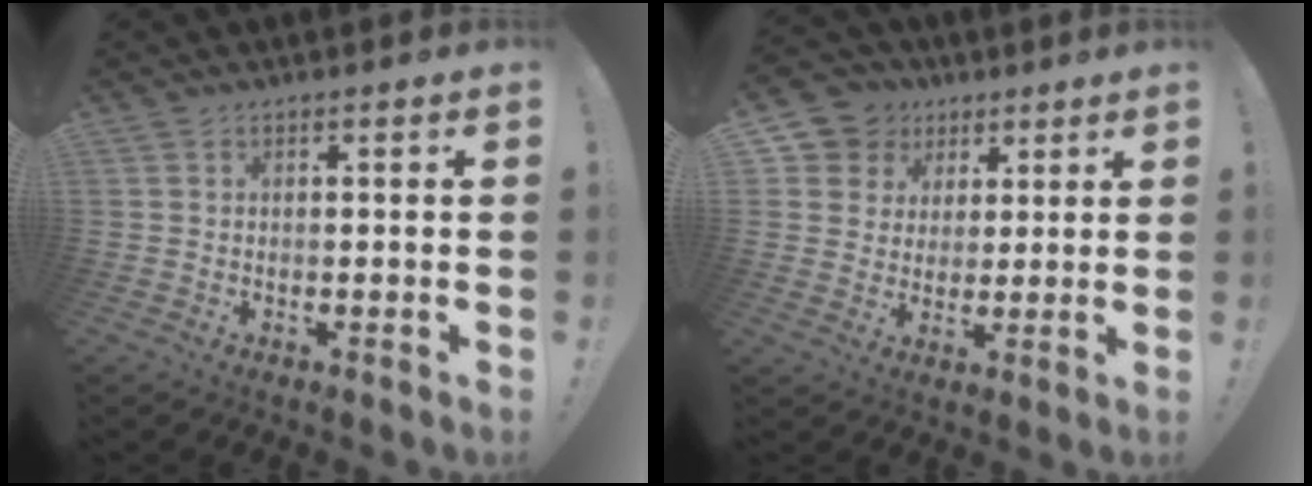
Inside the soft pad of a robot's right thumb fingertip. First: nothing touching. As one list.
[{"total": 8.6, "force": [3.3, 7.8, 1.6], "torque": [-0.029, -0.019, 0.071]}]